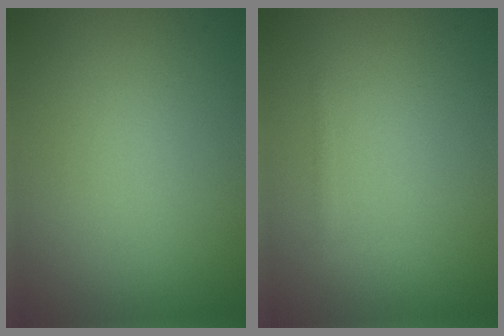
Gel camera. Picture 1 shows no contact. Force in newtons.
{"total": 0.5, "press": 0.5, "slide": 0.0}